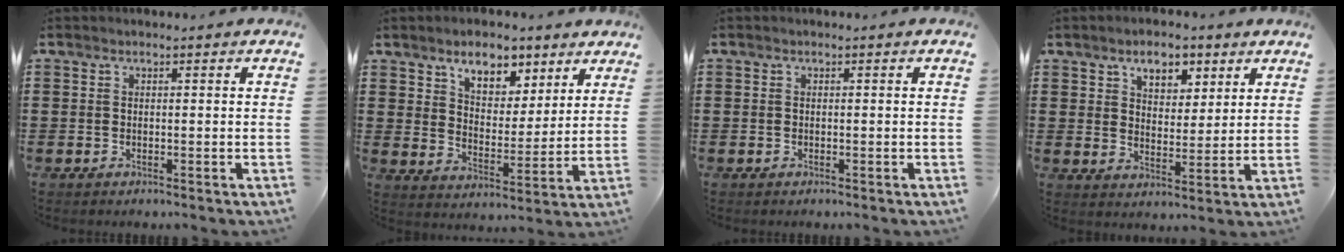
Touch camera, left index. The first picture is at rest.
{"total": 6.8, "force": [5.3, 3.5, 2.4], "torque": [-0.052, -0.014, 0.090]}
{"total": 0.0}
{"total": 5.5, "force": [3.9, 3.1, 2.2], "torque": [-0.038, 0.000, 0.064]}